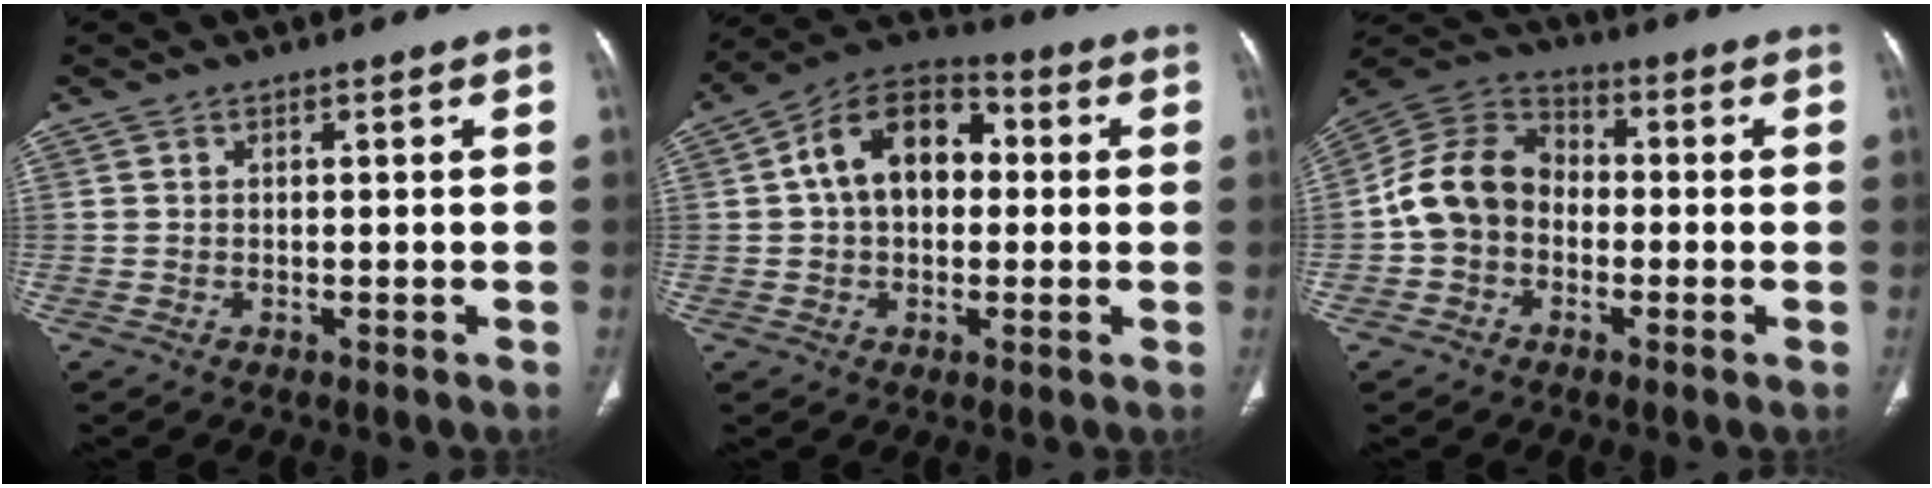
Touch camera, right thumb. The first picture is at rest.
{"total": 13.6, "force": [1.7, 9.3, 9.9], "torque": [-0.138, 0.031, 0.014]}
{"total": 11.4, "force": [-1.7, 9.1, 6.6], "torque": [-0.117, 0.037, -0.046]}